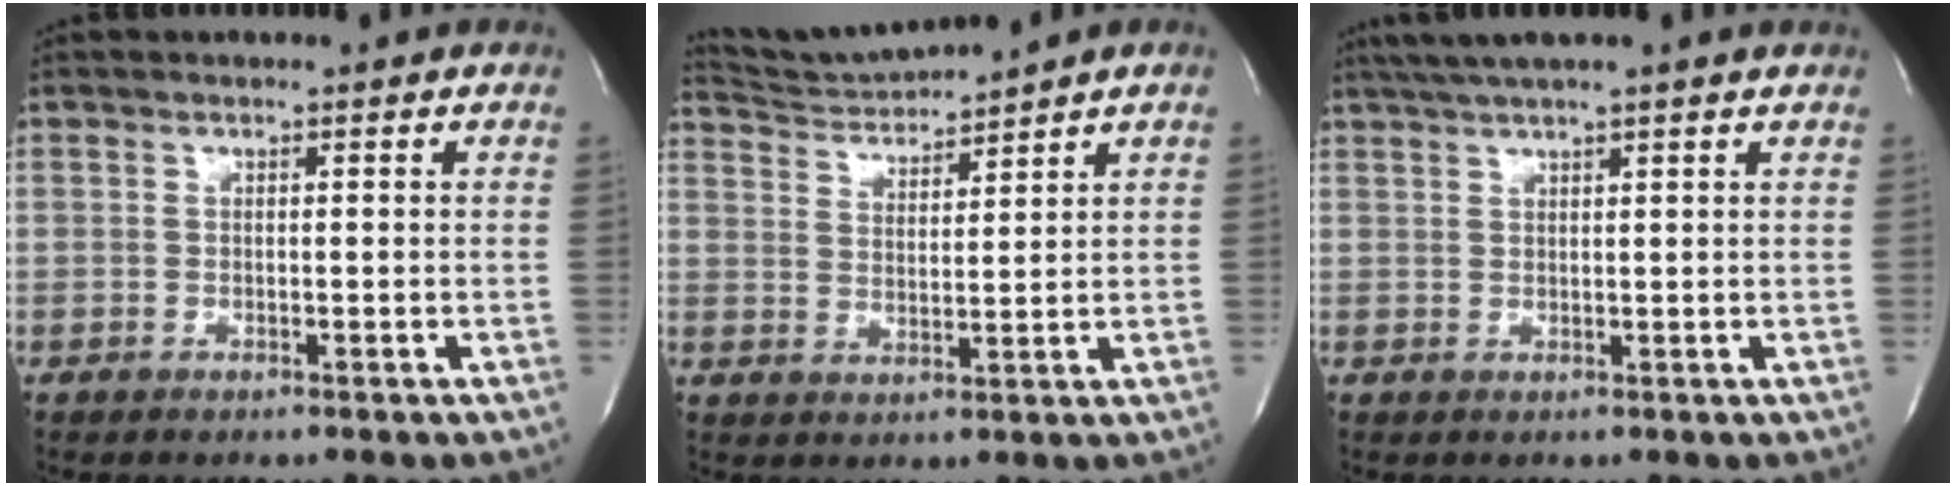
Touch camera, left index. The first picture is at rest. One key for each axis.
{"total": 5.5, "fx": 5.3, "fy": -1.5, "fz": -0.2, "tx": -0.009, "ty": -0.005, "tz": 0.112}
{"total": 6.4, "fx": 5.2, "fy": -0.9, "fz": 3.7, "tx": -0.059, "ty": 0.024, "tz": 0.078}